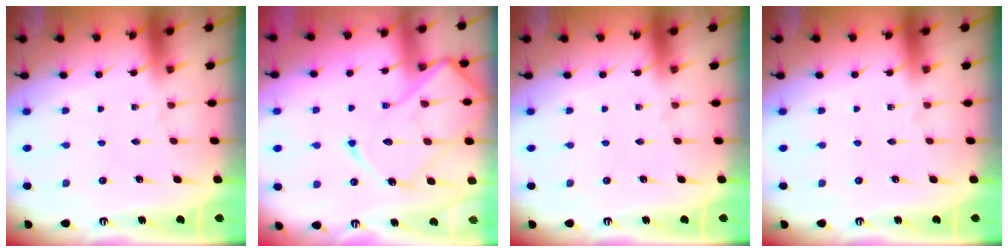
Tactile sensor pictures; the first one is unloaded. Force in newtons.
{"total": 16.7, "press": 16.6, "slide": 1.7}
{"total": 0.0}
{"total": 0.0}